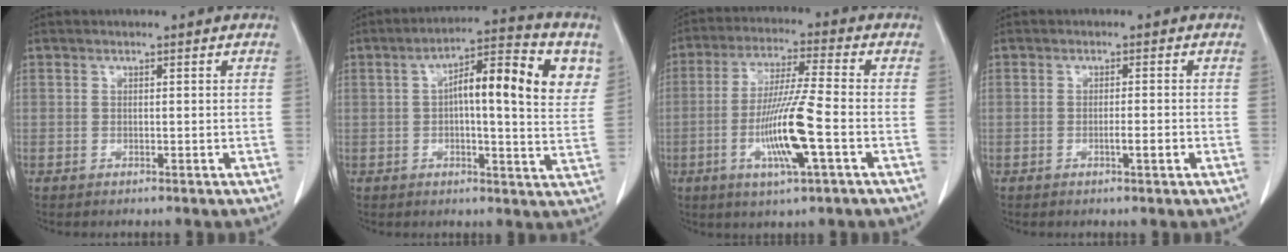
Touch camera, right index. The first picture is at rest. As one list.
[{"total": 15.3, "force": [4.4, 3.4, 14.3], "torque": [-0.200, 0.029, 0.057]}, {"total": 11.7, "force": [-3.4, -0.1, 11.2], "torque": [-0.219, -0.014, -0.066]}, {"total": 1.9, "force": [-0.7, -0.1, 1.8], "torque": [-0.030, -0.003, -0.012]}]